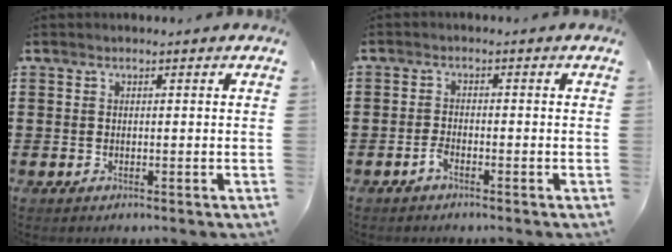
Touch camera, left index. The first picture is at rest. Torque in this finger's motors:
{"motor_torque": [0.09, 0.09, 0.06, 0.03]}